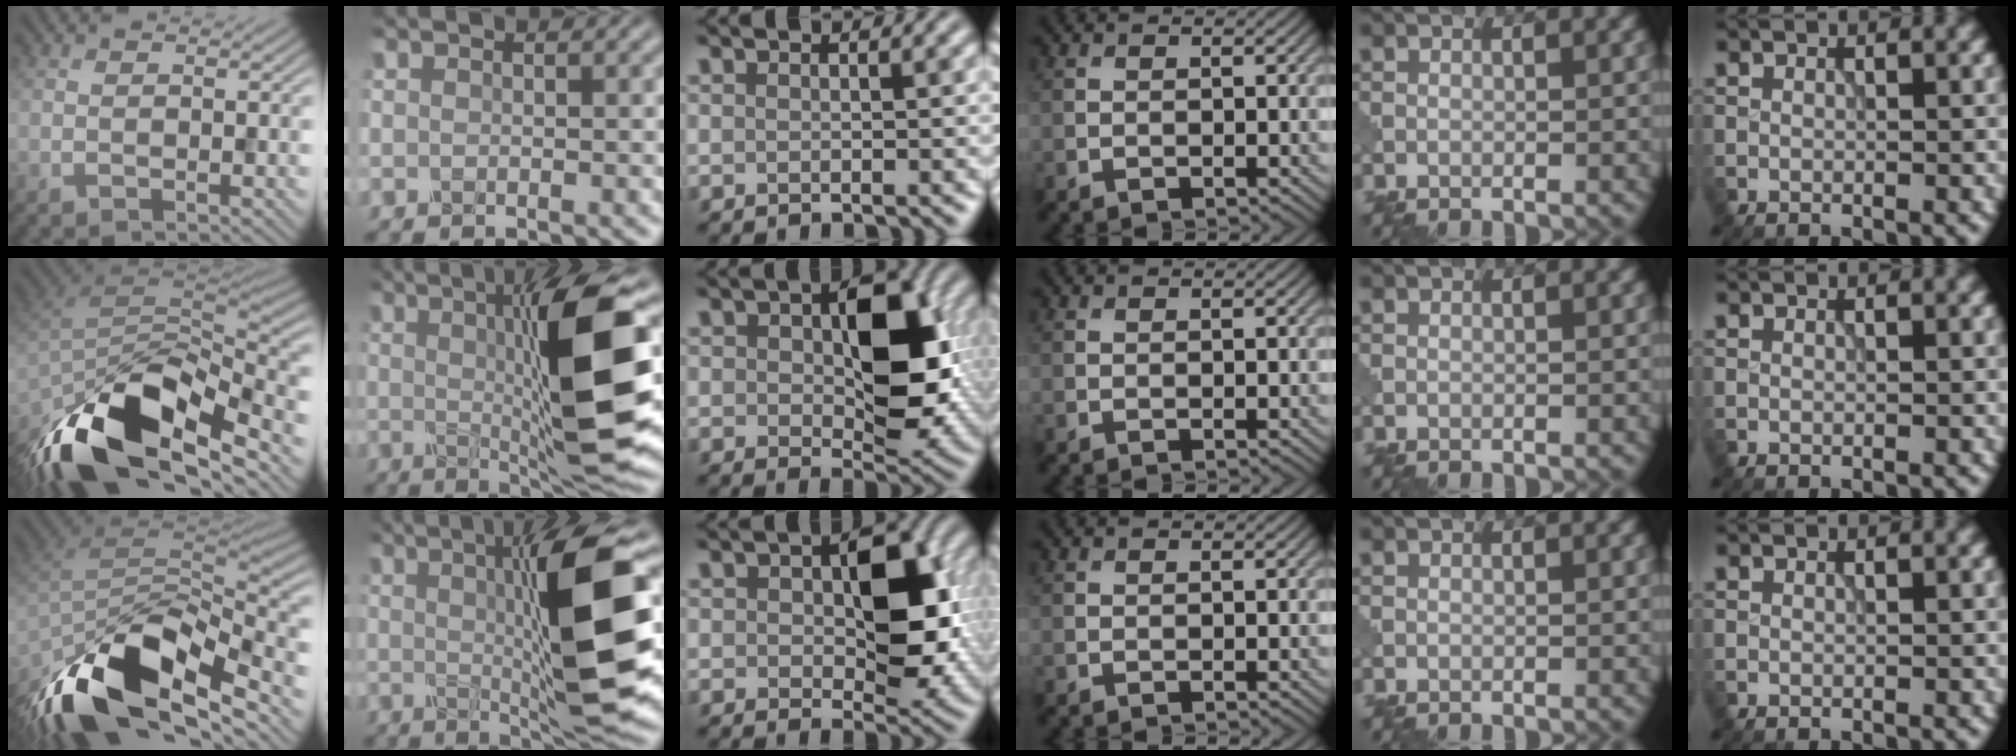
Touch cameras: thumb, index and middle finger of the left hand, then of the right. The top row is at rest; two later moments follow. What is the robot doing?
{"motion": "shake", "object": "sieve"}